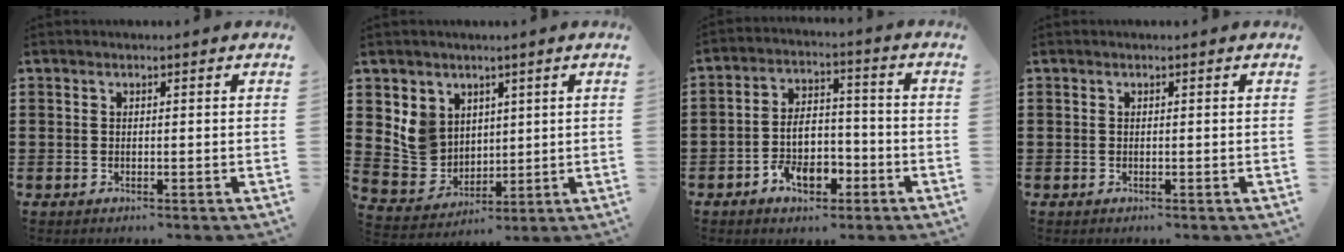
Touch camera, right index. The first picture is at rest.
{"total": 7.7, "force": [2.5, 6.8, 2.6], "torque": [-0.081, 0.009, 0.051]}
{"total": 7.4, "force": [-3.1, 4.2, 5.1], "torque": [-0.084, 0.003, -0.061]}
{"total": 0.0}